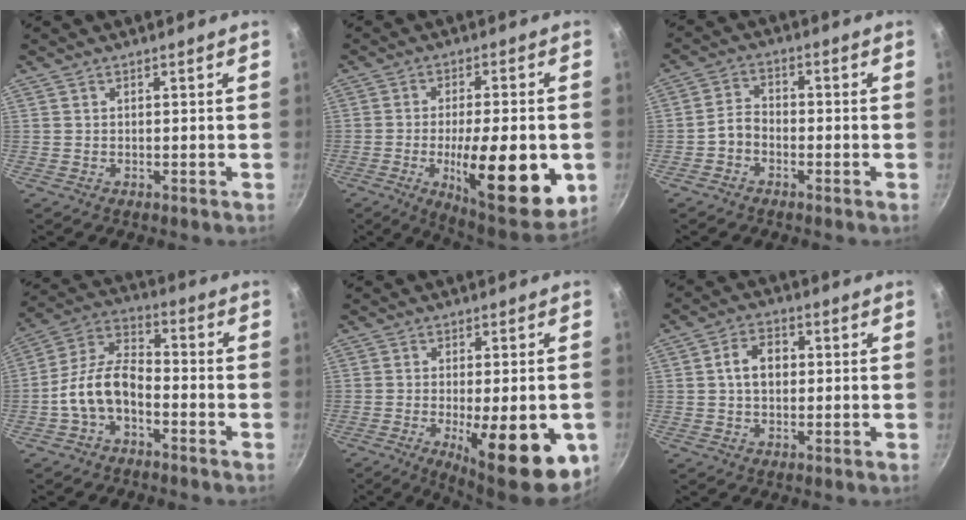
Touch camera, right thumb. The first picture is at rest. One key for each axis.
{"total": 20.1, "fx": -4.6, "fy": 6.3, "fz": 18.5, "tx": -0.252, "ty": -0.002, "tz": -0.064}
{"total": 3.8, "fx": -1.9, "fy": 2.6, "fz": 2.0, "tx": -0.032, "ty": 0.030, "tz": -0.044}
{"total": 10.5, "fx": -4.0, "fy": 5.9, "fz": 7.7, "tx": -0.137, "ty": 0.050, "tz": -0.090}
{"total": 17.1, "fx": -5.2, "fy": 5.3, "fz": 15.4, "tx": -0.181, "ty": -0.002, "tz": -0.062}
{"total": 6.3, "fx": 0.6, "fy": 4.5, "fz": 4.4, "tx": -0.058, "ty": 0.015, "tz": 0.004}